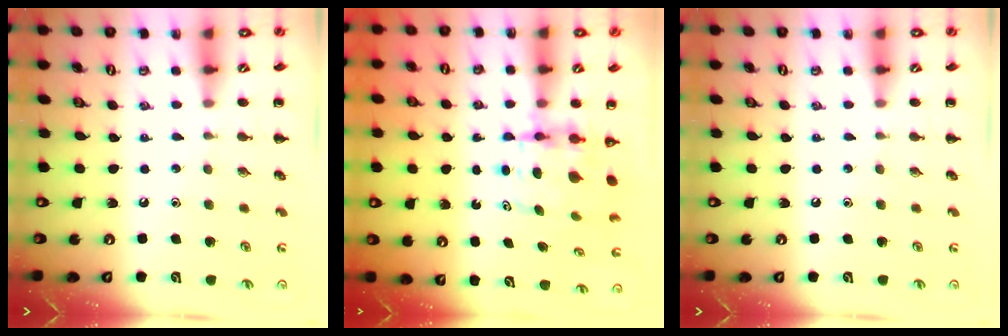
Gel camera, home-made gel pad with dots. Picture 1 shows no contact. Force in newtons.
{"total": 7.2, "press": 7.0, "slide": 1.5}
{"total": 0.0}